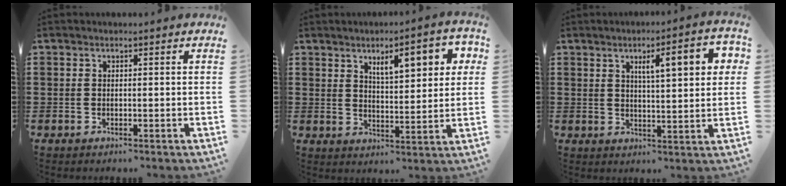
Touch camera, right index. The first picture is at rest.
{"total": 7.1, "force": [3.4, 2.4, 5.7], "torque": [-0.088, -0.006, 0.048]}
{"total": 7.5, "force": [2.8, 1.8, 6.7], "torque": [-0.110, 0.000, 0.038]}